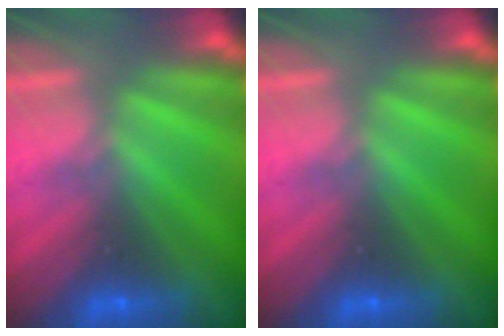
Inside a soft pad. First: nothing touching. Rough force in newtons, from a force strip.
{"total": 0.0}